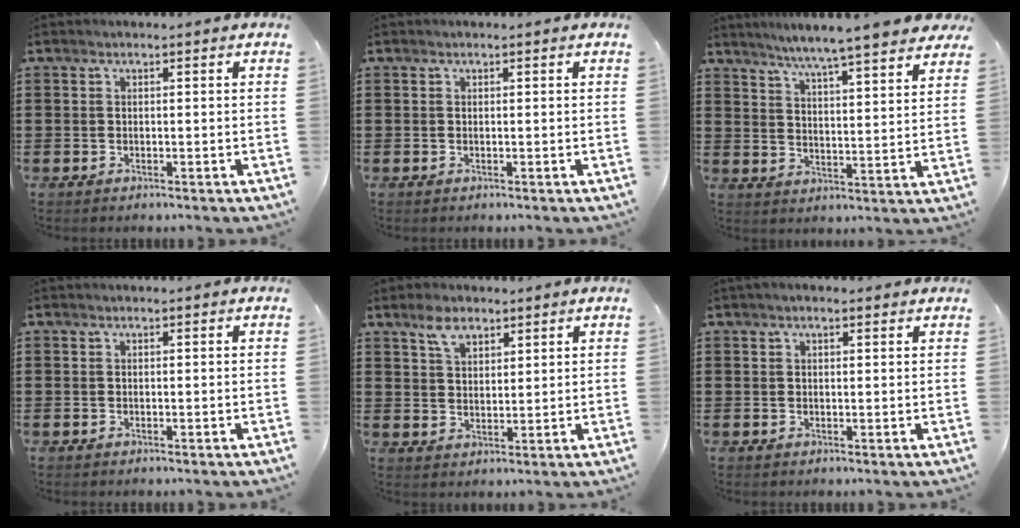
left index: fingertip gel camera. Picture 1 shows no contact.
{"total": 0.0}
{"total": 5.5, "force": [5.1, -0.6, 1.9], "torque": [-0.058, -0.032, 0.086]}
{"total": 0.0}
{"total": 4.5, "force": [3.0, 2.5, 2.2], "torque": [-0.044, 0.006, 0.054]}
{"total": 1.2, "force": [0.8, 0.4, 0.8], "torque": [-0.016, 0.004, 0.015]}